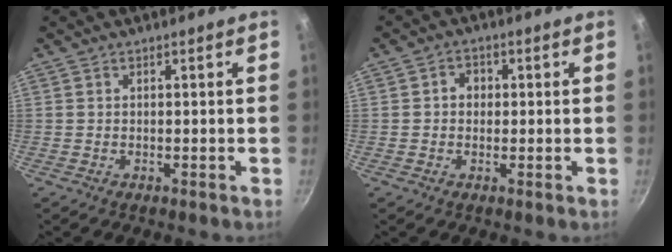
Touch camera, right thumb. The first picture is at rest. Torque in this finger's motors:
{"motor_torque": [-0.11, 0.03, -0.03, 0.06, -0.01]}